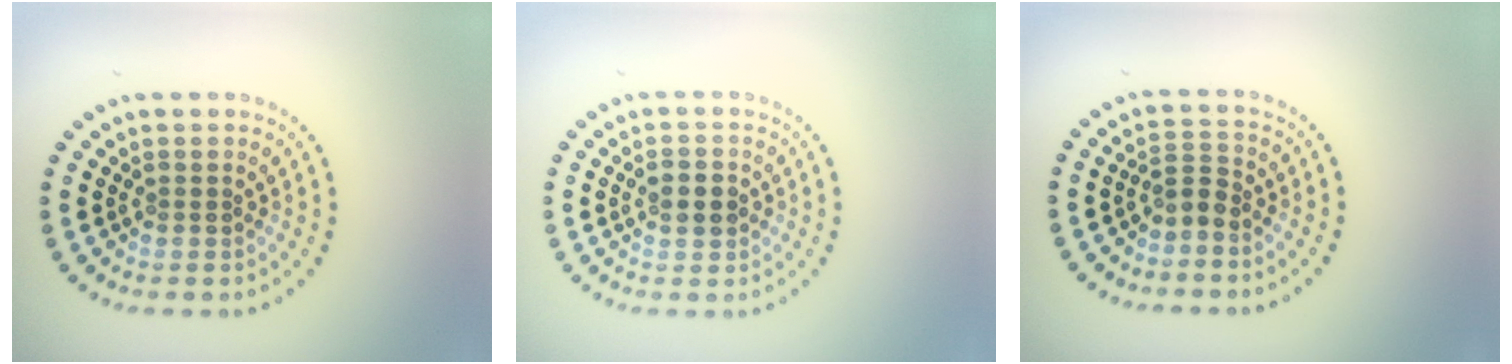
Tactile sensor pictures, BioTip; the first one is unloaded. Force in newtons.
{"total": 2.7, "press": 2.7, "slide": 0.2}
{"total": 1.7, "press": 1.2, "slide": 1.2}